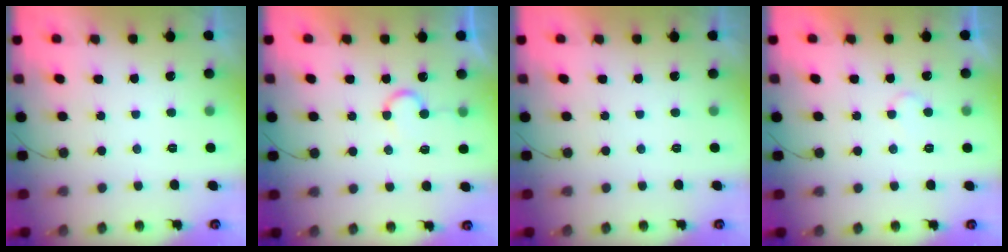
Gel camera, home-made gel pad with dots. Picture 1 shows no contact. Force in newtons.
{"total": 6.1, "press": 6.1, "slide": 0.6}
{"total": 1.8, "press": 1.8, "slide": 0.0}
{"total": 5.2, "press": 5.2, "slide": 0.5}